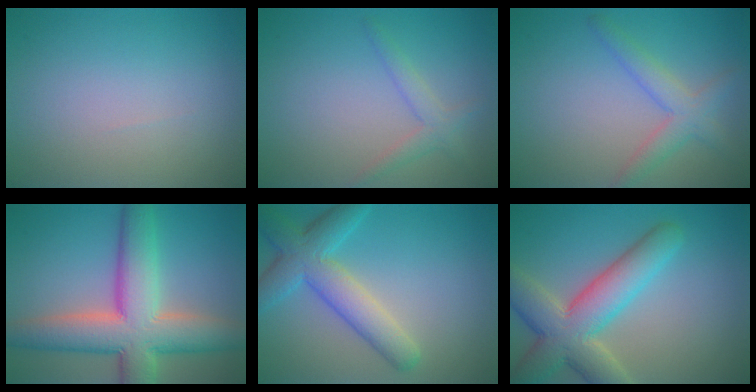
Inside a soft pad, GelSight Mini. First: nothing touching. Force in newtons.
{"total": 2.0, "press": 2.0, "slide": 0.1}
{"total": 3.1, "press": 3.1, "slide": 0.2}
{"total": 10.1, "press": 10.1, "slide": 0.8}
{"total": 5.8, "press": 5.8, "slide": 0.3}
{"total": 7.9, "press": 7.8, "slide": 0.6}